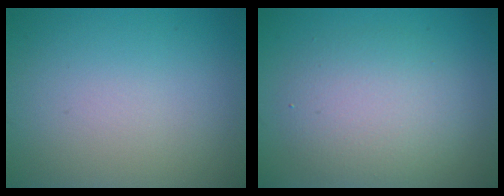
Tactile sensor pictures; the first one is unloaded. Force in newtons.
{"total": 4.4, "press": 4.4, "slide": 0.3}